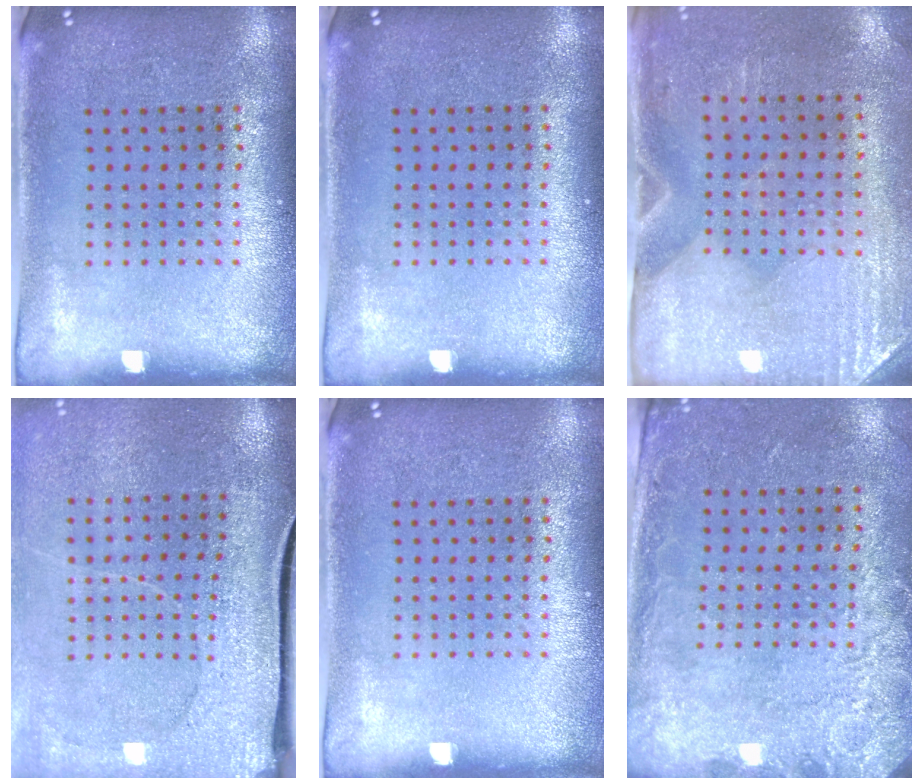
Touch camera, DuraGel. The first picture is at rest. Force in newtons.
{"total": 0.0}
{"total": 2.9, "press": 2.5, "slide": 1.5}
{"total": 3.3, "press": 2.9, "slide": 1.5}
{"total": 0.0}
{"total": 2.6, "press": 2.0, "slide": 1.7}